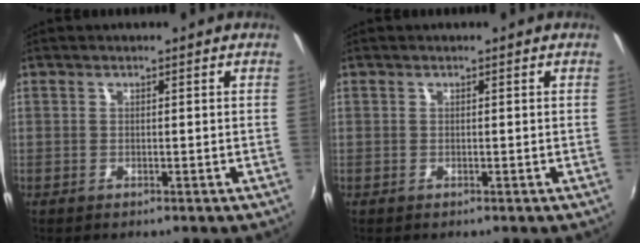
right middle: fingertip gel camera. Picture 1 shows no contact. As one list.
[{"total": 0.0}]